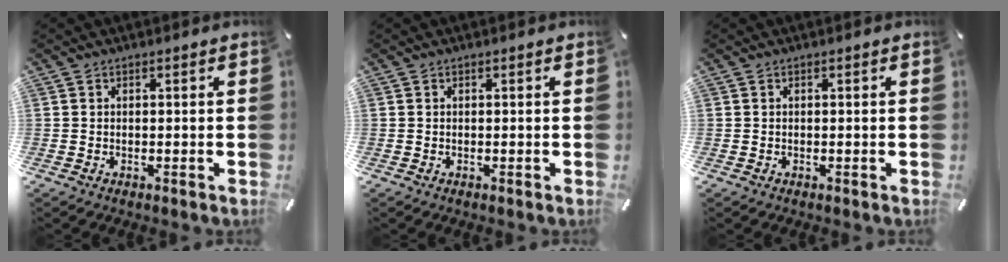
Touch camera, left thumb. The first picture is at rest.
{"total": 0.0}
{"total": 0.0}